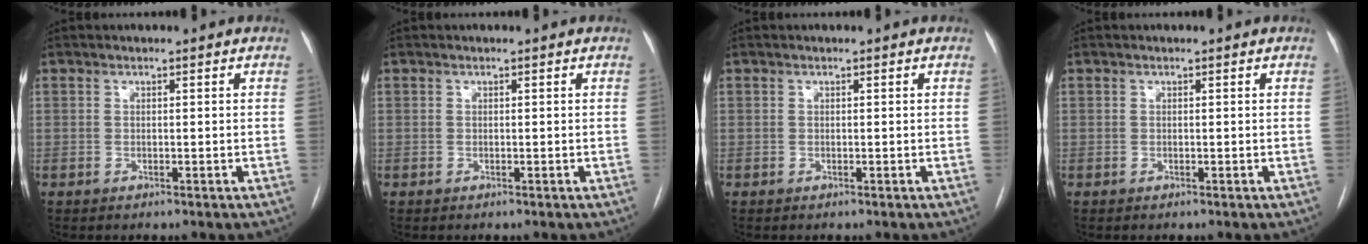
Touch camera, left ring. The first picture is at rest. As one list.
[{"total": 0.0}, {"total": 0.0}, {"total": 0.0}]